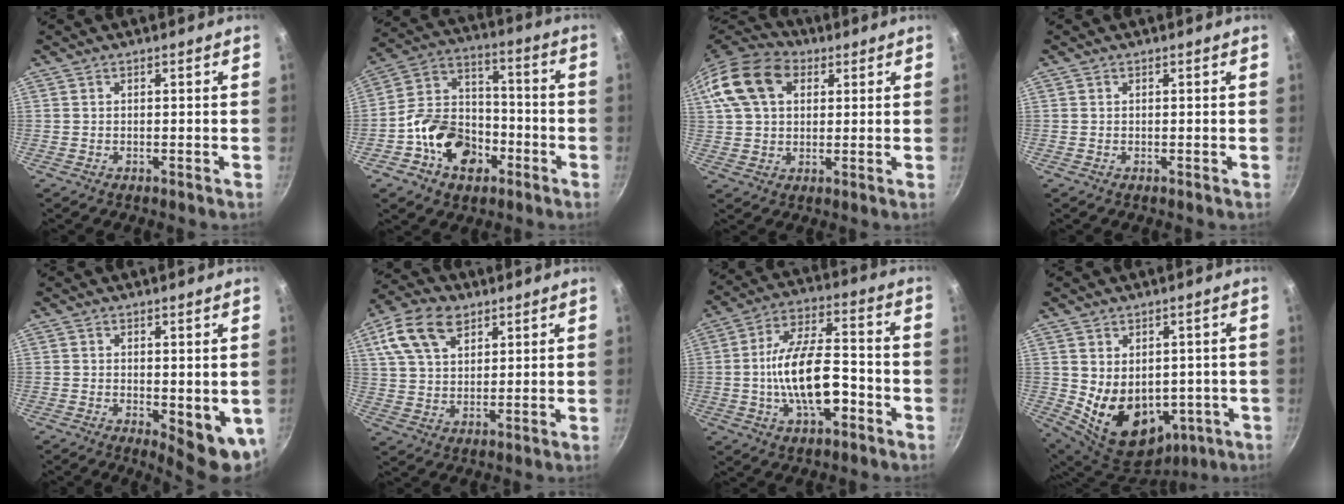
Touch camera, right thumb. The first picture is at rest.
{"total": 15.7, "force": [-6.2, 11.5, 8.7], "torque": [-0.125, 0.053, -0.117]}
{"total": 15.9, "force": [5.2, 11.3, 10.0], "torque": [-0.185, 0.022, 0.081]}
{"total": 0.0}
{"total": 8.1, "force": [-0.3, 3.5, 7.3], "torque": [-0.072, -0.010, 0.004]}
{"total": 12.2, "force": [6.1, 7.6, 7.4], "torque": [-0.122, -0.003, 0.109]}
{"total": 15.0, "force": [-3.8, 6.9, 12.8], "torque": [-0.208, 0.039, -0.072]}
{"total": 13.8, "force": [-0.4, 10.2, 9.2], "torque": [-0.128, -0.022, 0.030]}